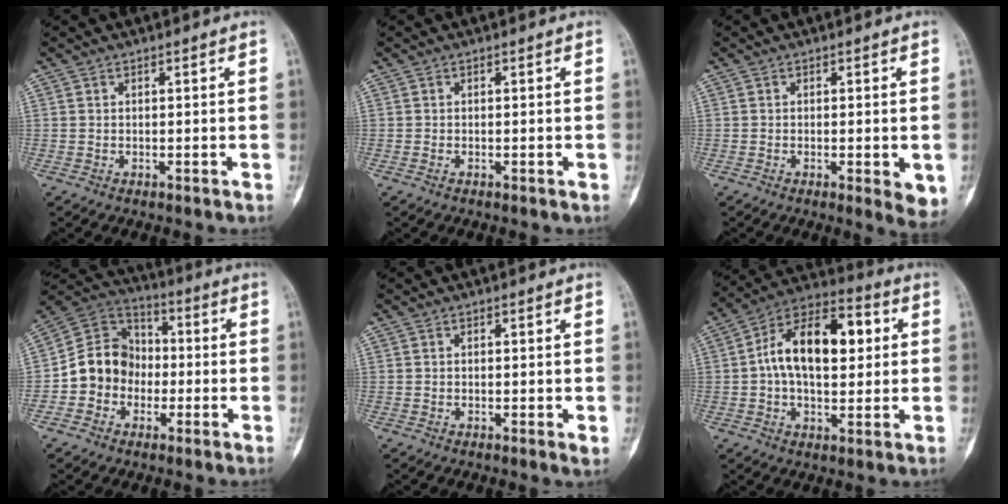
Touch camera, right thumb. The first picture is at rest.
{"total": 0.6, "force": [-0.3, 0.4, 0.3], "torque": [-0.001, 0.001, -0.005]}
{"total": 4.9, "force": [-1.1, 1.7, 4.4], "torque": [-0.048, -0.010, -0.013]}
{"total": 12.2, "force": [-2.6, 10.7, 5.3], "torque": [-0.056, 0.044, -0.058]}
{"total": 0.8, "force": [0.0, 0.4, 0.7], "torque": [-0.005, -0.003, -0.002]}
{"total": 17.4, "force": [2.3, 9.9, 14.1], "torque": [-0.209, 0.031, 0.029]}